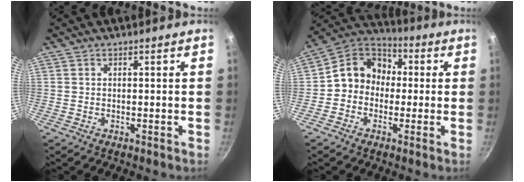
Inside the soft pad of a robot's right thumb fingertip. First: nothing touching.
{"total": 11.5, "force": [-0.5, 9.7, 6.1], "torque": [-0.072, 0.039, -0.026]}